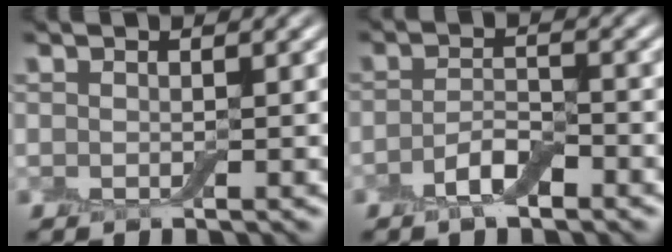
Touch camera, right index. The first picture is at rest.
{"total": 2.9, "force": [-1.6, 1.2, 2.1], "torque": [-0.041, 0.006, -0.034]}